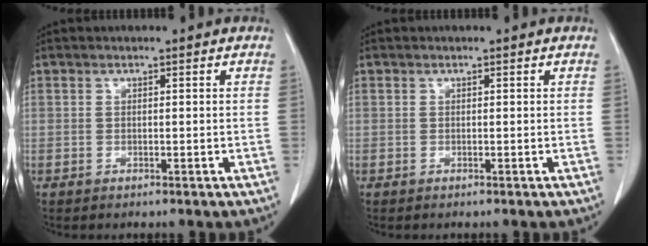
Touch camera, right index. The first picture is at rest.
{"total": 0.0}